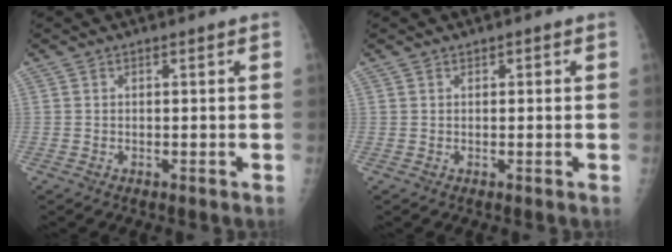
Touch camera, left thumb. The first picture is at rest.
{"total": 0.5, "force": [0.3, 0.4, 0.2], "torque": [0.005, 0.001, 0.002]}